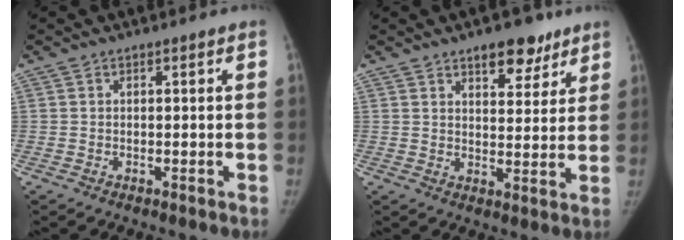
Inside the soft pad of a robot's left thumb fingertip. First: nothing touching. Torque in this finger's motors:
{"motor_torque": [0.32, -0.21, 0.74, -0.41, 0.12]}